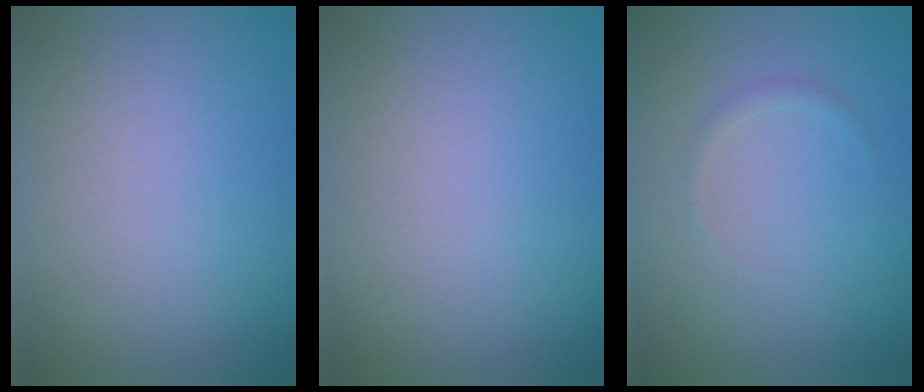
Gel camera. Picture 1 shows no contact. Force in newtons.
{"total": 0.0}
{"total": 0.6, "press": 0.6, "slide": 0.0}